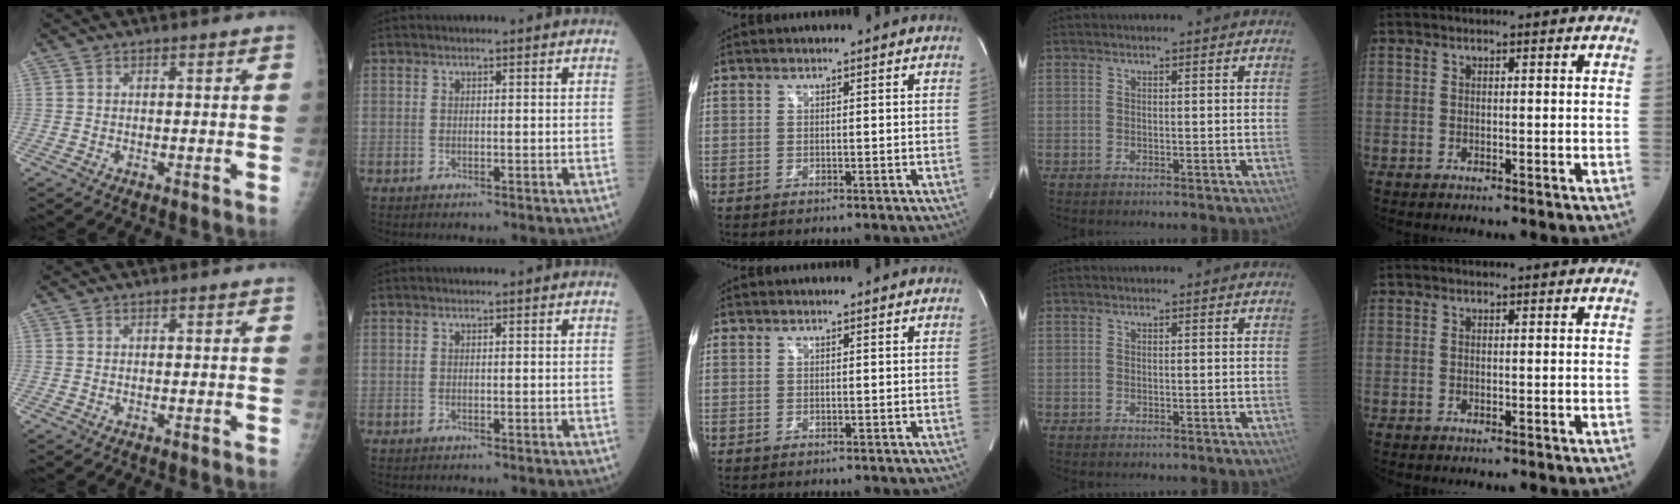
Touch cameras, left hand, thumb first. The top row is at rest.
{}